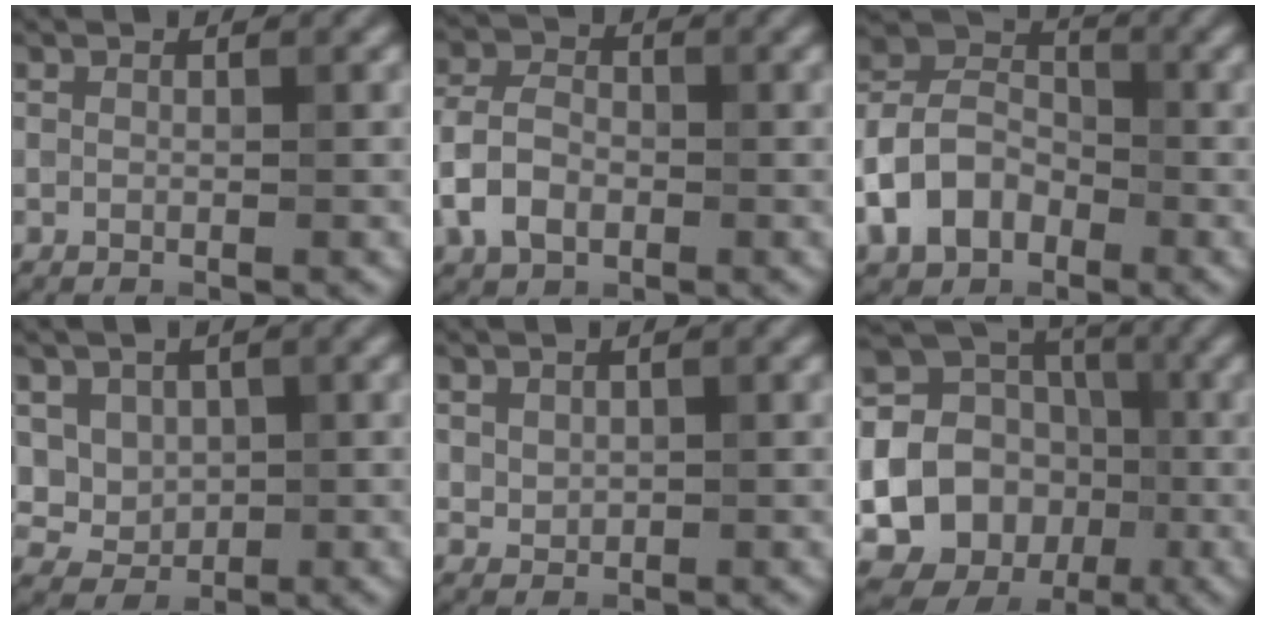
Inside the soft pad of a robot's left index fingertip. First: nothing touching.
{"total": 4.3, "force": [-1.4, 2.9, 2.8], "torque": [-0.063, 0.007, -0.033]}
{"total": 6.1, "force": [-2.8, 4.3, 3.3], "torque": [-0.069, 0.012, -0.072]}
{"total": 4.2, "force": [1.2, 3.5, 2.0], "torque": [-0.039, 0.008, 0.020]}
{"total": 1.2, "force": [0.8, 0.8, 0.5], "torque": [-0.016, -0.007, 0.028]}
{"total": 20.4, "force": [-2.4, 18.7, 7.6], "torque": [-0.182, 0.005, -0.071]}